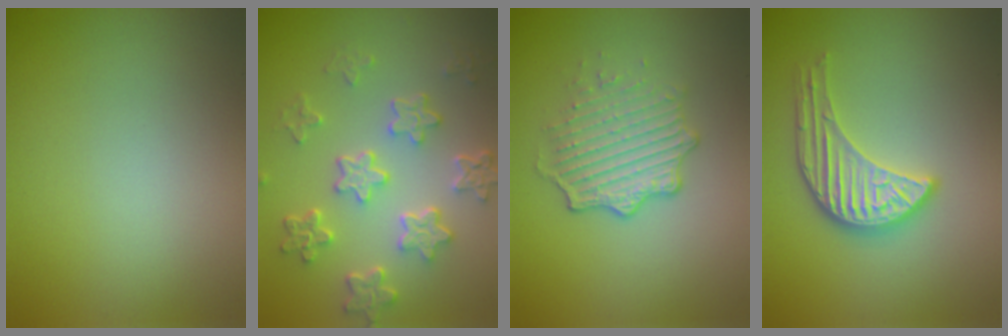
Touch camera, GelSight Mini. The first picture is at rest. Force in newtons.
{"total": 5.4, "press": 4.0, "slide": 3.6}
{"total": 4.9, "press": 3.4, "slide": 3.5}
{"total": 3.9, "press": 3.5, "slide": 1.6}